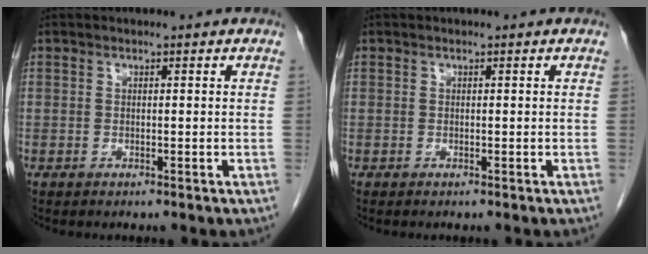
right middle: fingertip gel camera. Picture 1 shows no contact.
{"total": 0.0}